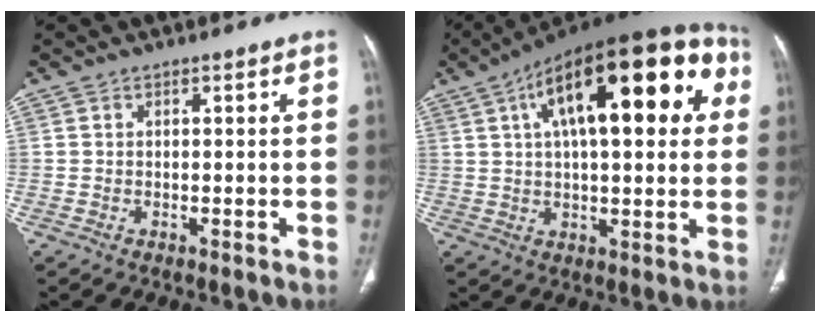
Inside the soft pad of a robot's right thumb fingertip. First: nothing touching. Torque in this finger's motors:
{"motor_torque": [-0.08, 4.38, 2.04, 0.73, 0.23]}